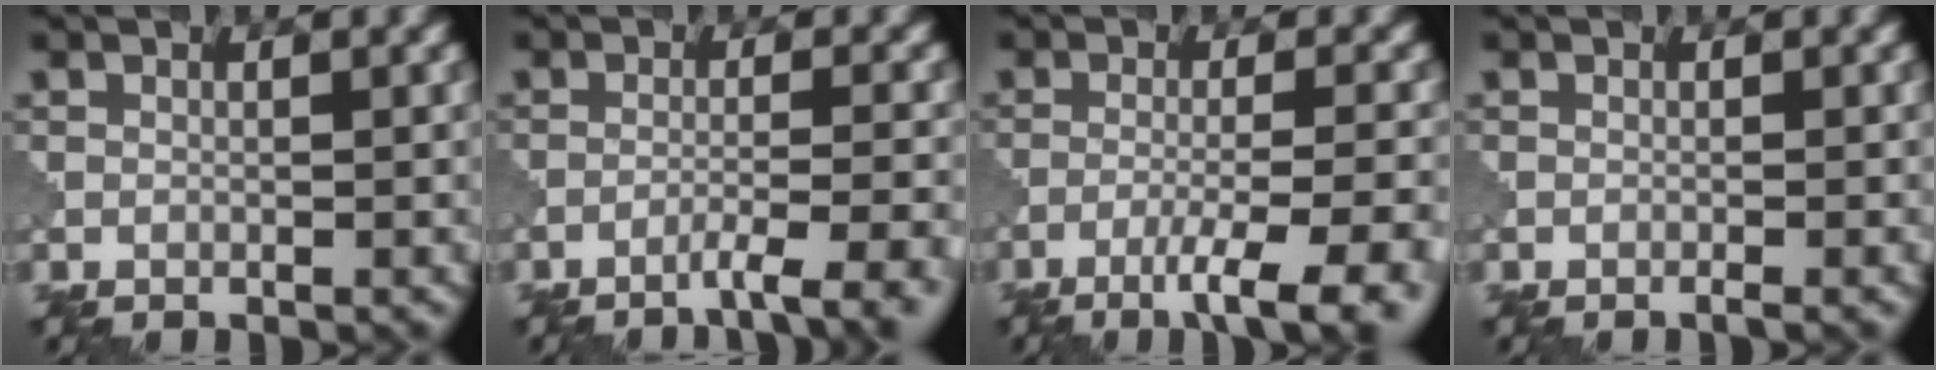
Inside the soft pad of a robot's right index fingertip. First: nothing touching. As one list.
[{"total": 4.2, "force": [-2.8, 0.5, 3.1], "torque": [-0.040, 0.007, -0.055]}, {"total": 7.0, "force": [-4.1, 1.2, 5.6], "torque": [-0.079, 0.002, -0.068]}, {"total": 0.7, "force": [-0.4, 0.0, 0.6], "torque": [-0.007, 0.000, -0.012]}]